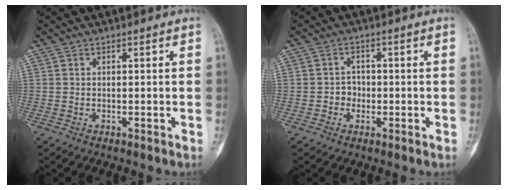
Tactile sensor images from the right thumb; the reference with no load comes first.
{"total": 2.5, "force": [-0.7, 2.2, 0.9], "torque": [0.003, 0.010, -0.018]}